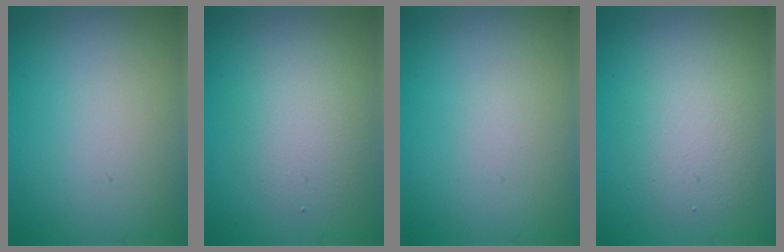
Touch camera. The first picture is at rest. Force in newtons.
{"total": 2.9, "press": 2.9, "slide": 0.2}
{"total": 0.0}
{"total": 3.8, "press": 3.8, "slide": 0.2}